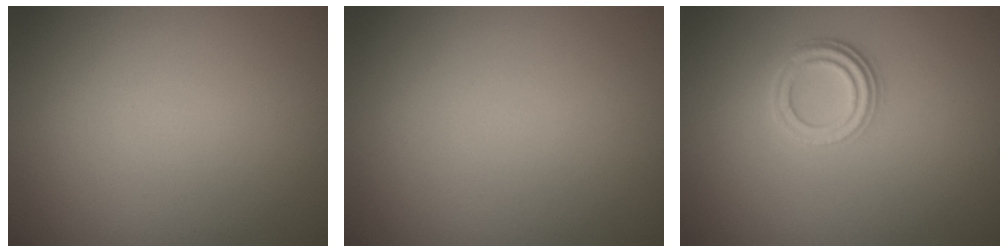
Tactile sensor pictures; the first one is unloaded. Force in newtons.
{"total": 0.0}
{"total": 2.8, "press": 2.3, "slide": 1.6}